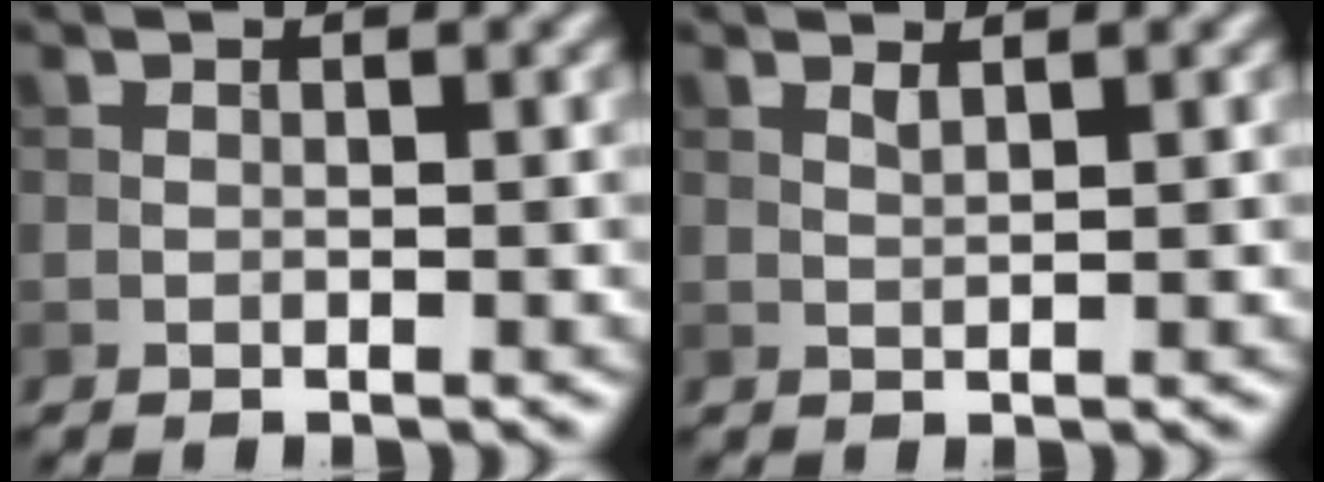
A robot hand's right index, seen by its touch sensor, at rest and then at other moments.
{"total": 0.9, "force": [0.7, 0.1, 0.7], "torque": [-0.013, 0.003, 0.011]}